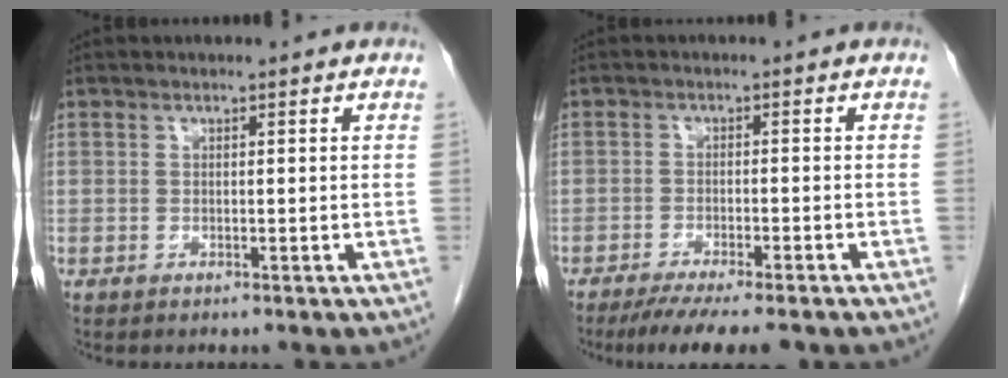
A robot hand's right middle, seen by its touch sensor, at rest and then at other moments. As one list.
[{"total": 9.3, "force": [-7.5, 1.0, 5.2], "torque": [-0.070, -0.017, -0.114]}]